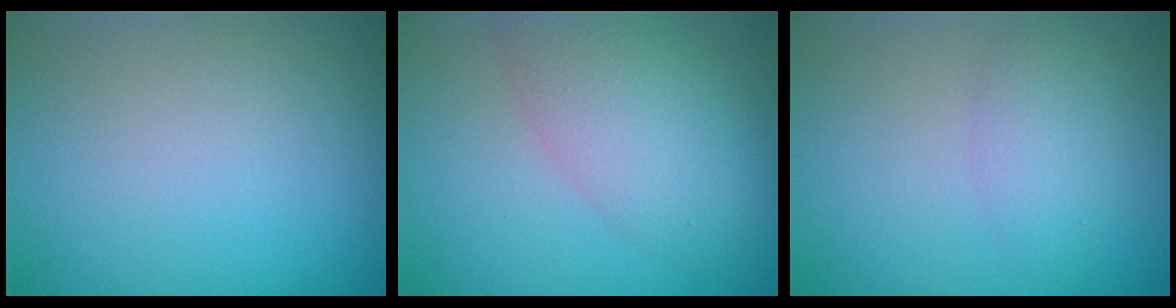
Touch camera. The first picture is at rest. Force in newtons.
{"total": 5.9, "press": 5.9, "slide": 0.4}
{"total": 2.1, "press": 2.1, "slide": 0.1}